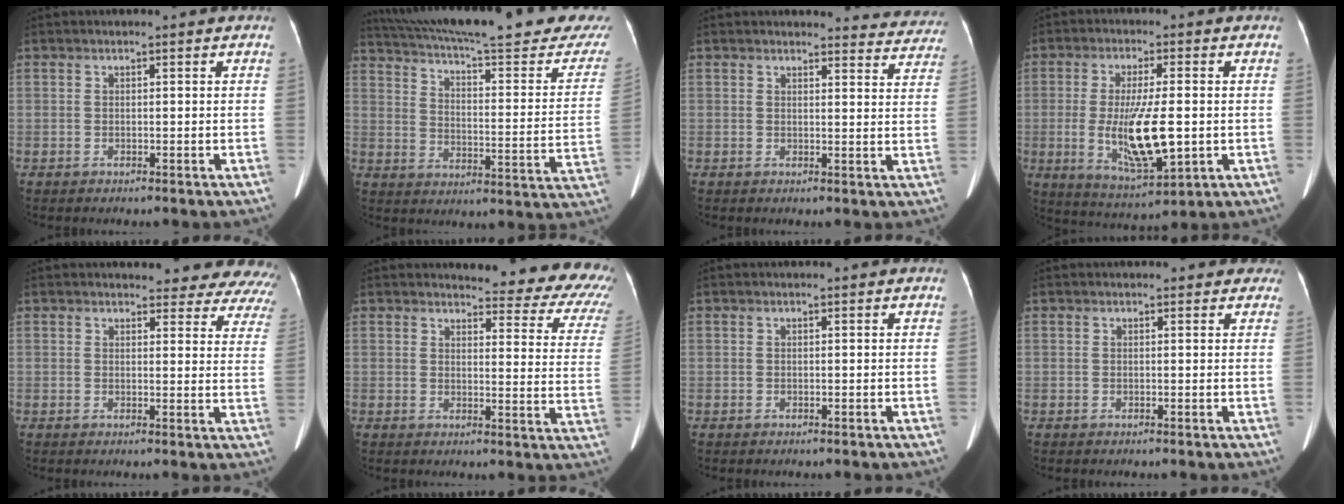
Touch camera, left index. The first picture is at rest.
{"total": 32.6, "force": [28.7, 3.5, 15.1], "torque": [-0.238, -0.075, 0.362]}
{"total": 9.2, "force": [8.9, 2.3, 0.0], "torque": [0.044, -0.027, 0.064]}
{"total": 11.5, "force": [-1.3, 2.5, 11.2], "torque": [-0.215, -0.021, -0.013]}
{"total": 15.5, "force": [14.8, 4.0, 2.5], "torque": [0.010, -0.063, 0.129]}
{"total": 16.5, "force": [15.5, 3.4, 4.5], "torque": [-0.019, -0.085, 0.137]}
{"total": 0.0}
{"total": 3.0, "force": [2.5, 1.5, 0.7], "torque": [0.007, 0.005, 0.013]}